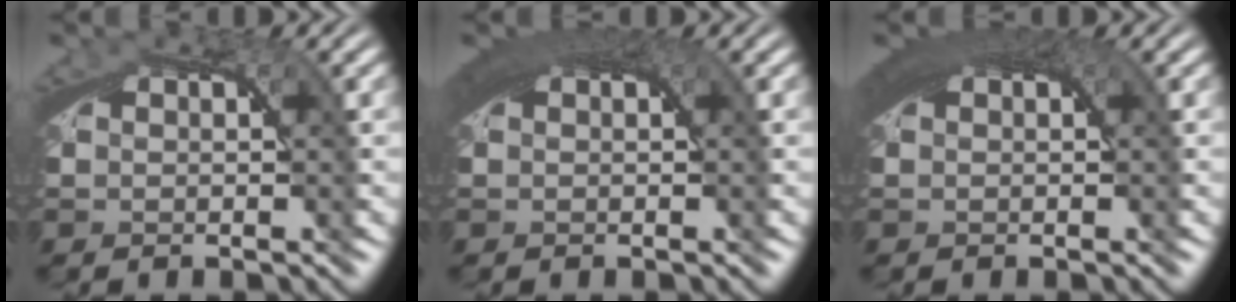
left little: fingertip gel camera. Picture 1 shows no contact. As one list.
[{"total": 4.1, "force": [1.8, 1.4, 3.4], "torque": [-0.046, 0.015, 0.023]}, {"total": 4.6, "force": [1.9, 1.6, 3.9], "torque": [-0.054, 0.015, 0.024]}]